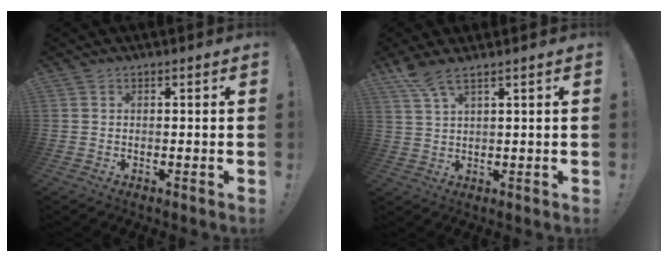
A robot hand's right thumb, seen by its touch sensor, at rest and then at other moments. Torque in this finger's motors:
{"motor_torque": [0.25, 0.43, 0.50, 0.47, 0.17]}